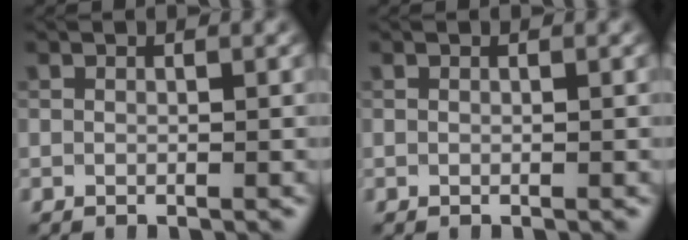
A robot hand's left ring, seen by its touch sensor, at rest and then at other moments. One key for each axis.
{"total": 0.0}